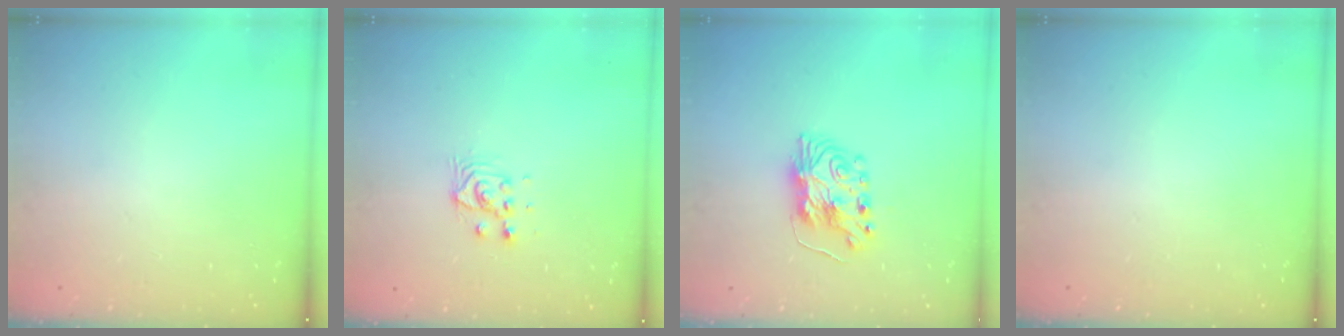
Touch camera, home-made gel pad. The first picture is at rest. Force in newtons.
{"total": 4.4, "press": 4.4, "slide": 0.3}
{"total": 8.6, "press": 8.6, "slide": 0.5}
{"total": 0.0}